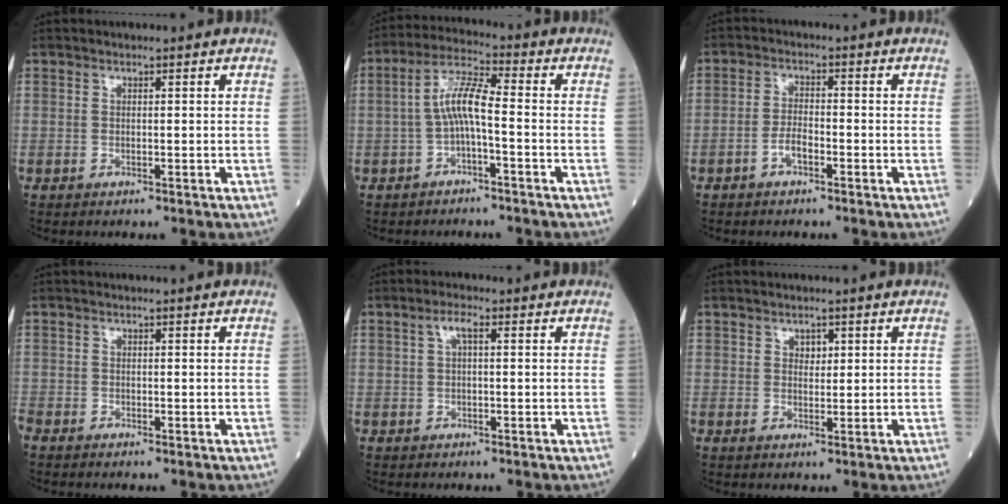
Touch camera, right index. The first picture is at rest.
{"total": 6.3, "force": [-1.1, 1.1, 6.1], "torque": [-0.122, 0.022, -0.026]}
{"total": 3.0, "force": [-1.6, 1.0, 2.3], "torque": [-0.044, 0.005, -0.032]}
{"total": 1.3, "force": [-1.3, 0.3, 0.4], "torque": [-0.012, -0.004, -0.024]}
{"total": 2.2, "force": [0.6, 0.5, 2.1], "torque": [-0.043, 0.009, 0.012]}
{"total": 1.6, "force": [0.8, 1.1, 0.9], "torque": [-0.009, -0.003, 0.011]}